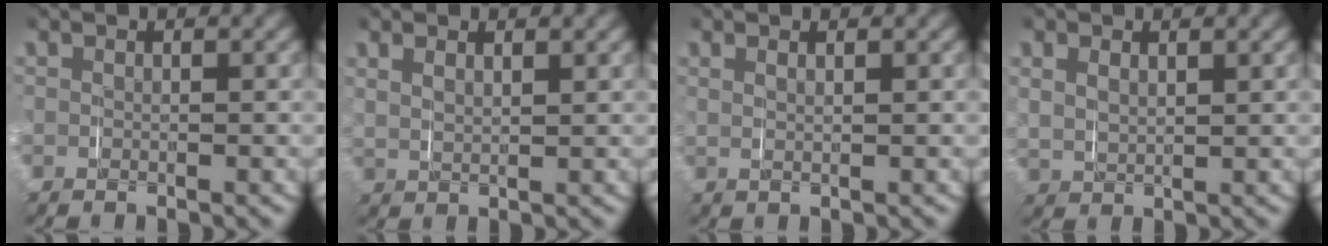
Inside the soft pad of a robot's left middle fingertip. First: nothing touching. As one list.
[{"total": 1.8, "force": [1.3, 0.6, 1.1], "torque": [-0.027, -0.002, 0.029]}, {"total": 1.2, "force": [0.7, 0.1, 0.9], "torque": [-0.017, 0.001, 0.016]}, {"total": 2.4, "force": [1.2, 1.5, 1.3], "torque": [-0.041, -0.005, 0.031]}]